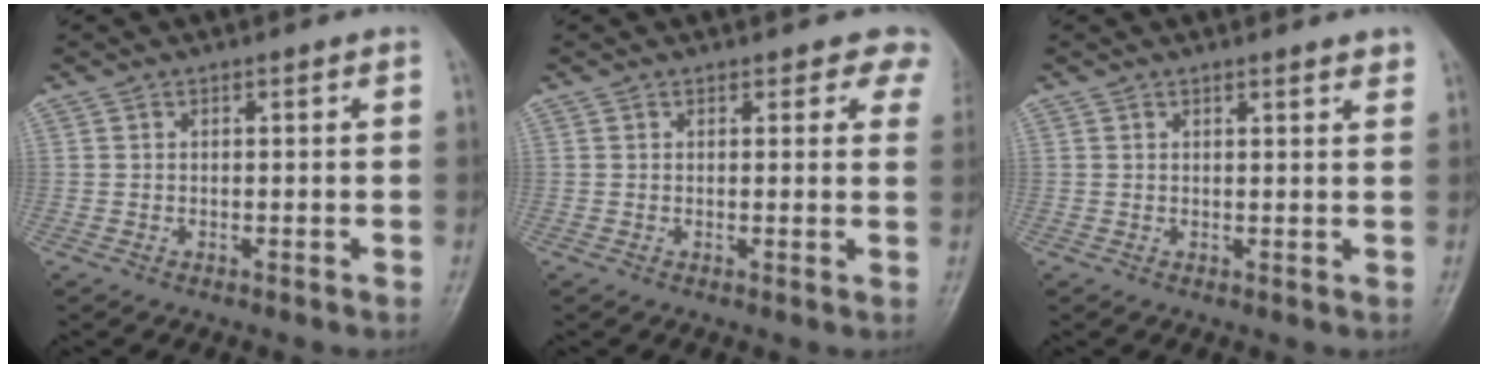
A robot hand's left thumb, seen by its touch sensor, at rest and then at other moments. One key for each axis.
{"total": 5.1, "fx": 4.1, "fy": 2.5, "fz": 1.7, "tx": 0.022, "ty": -0.014, "tz": 0.028}
{"total": 2.2, "fx": 1.9, "fy": 0.3, "fz": 1.2, "tx": -0.008, "ty": -0.007, "tz": 0.021}